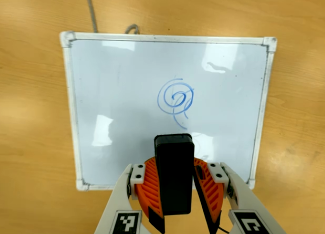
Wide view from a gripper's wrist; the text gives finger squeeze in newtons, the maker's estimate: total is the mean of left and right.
{"total": 7.8, "left": 8.3, "right": 7.3}